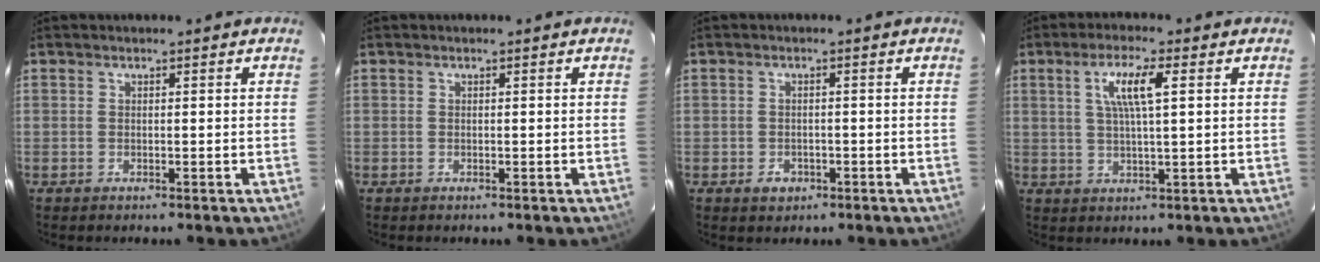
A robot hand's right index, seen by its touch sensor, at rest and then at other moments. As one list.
[{"total": 0.0}, {"total": 2.7, "force": [-1.2, 2.3, 0.8], "torque": [-0.017, 0.003, -0.014]}, {"total": 6.5, "force": [2.0, 0.8, 6.1], "torque": [-0.114, 0.004, 0.037]}]